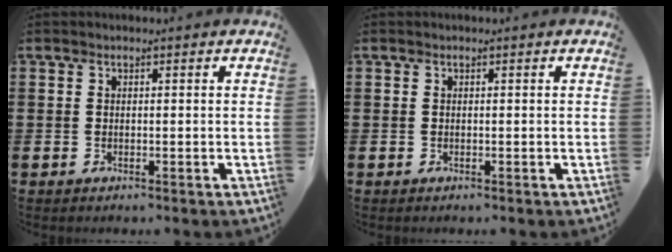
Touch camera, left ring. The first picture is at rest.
{"total": 0.0}